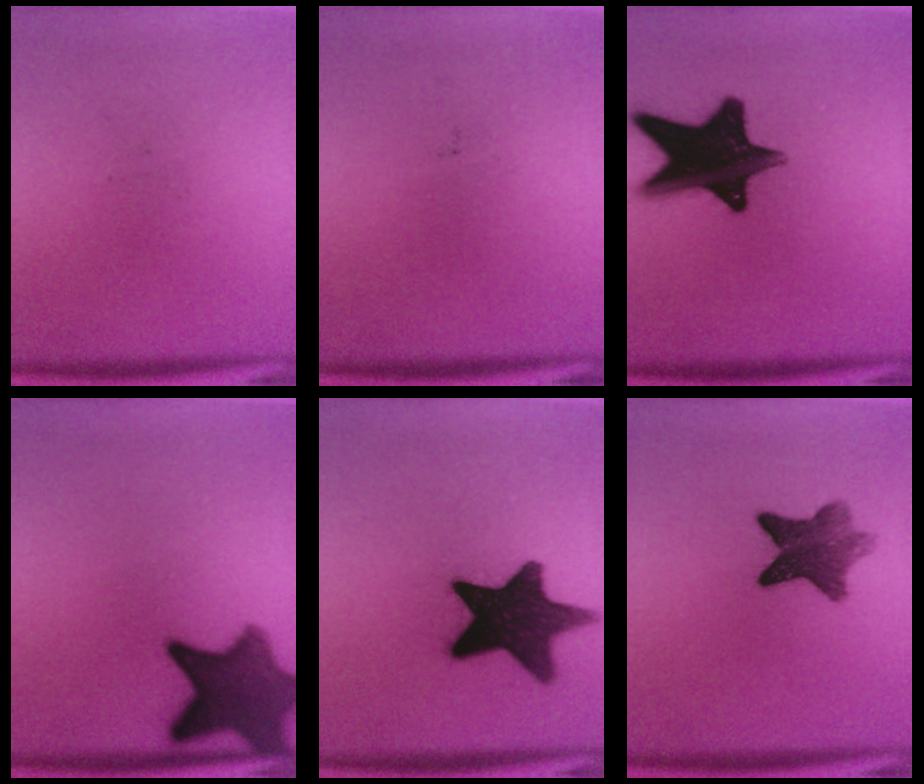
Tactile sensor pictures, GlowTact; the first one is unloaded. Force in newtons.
{"total": 0.0}
{"total": 18.4}
{"total": 11.1}
{"total": 16.1}
{"total": 8.1}